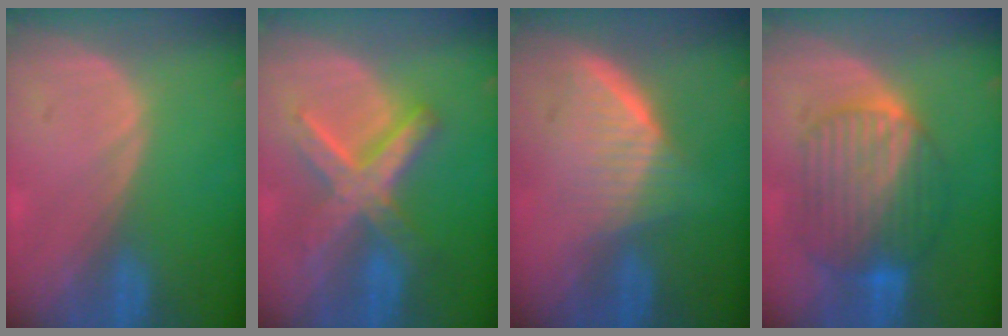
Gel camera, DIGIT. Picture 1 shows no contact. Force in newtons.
{"total": 8.4, "press": 8.4, "slide": 0.8}
{"total": 6.5, "press": 6.0, "slide": 2.6}
{"total": 10.0, "press": 9.9, "slide": 0.9}